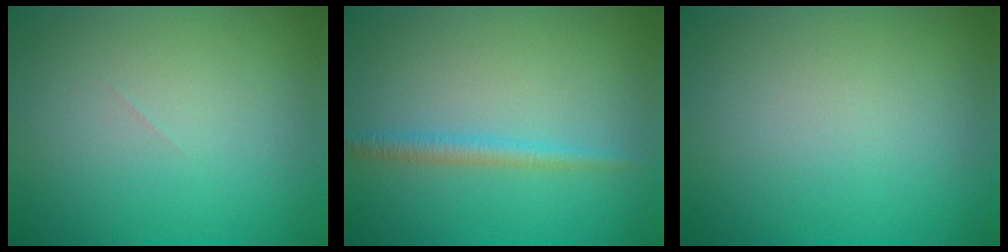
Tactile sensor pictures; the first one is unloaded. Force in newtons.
{"total": 1.7, "press": 1.7, "slide": 0.1}
{"total": 0.0}